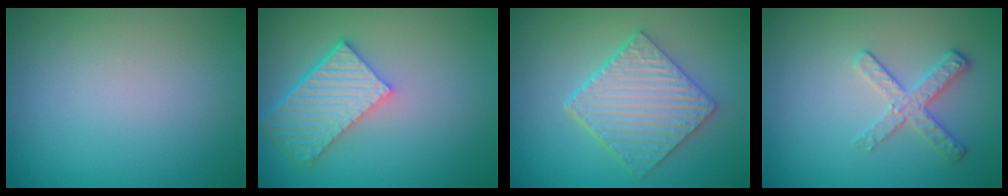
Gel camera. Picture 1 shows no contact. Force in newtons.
{"total": 5.7, "press": 4.3, "slide": 3.8}
{"total": 5.3, "press": 4.4, "slide": 2.9}
{"total": 2.6, "press": 2.4, "slide": 1.2}